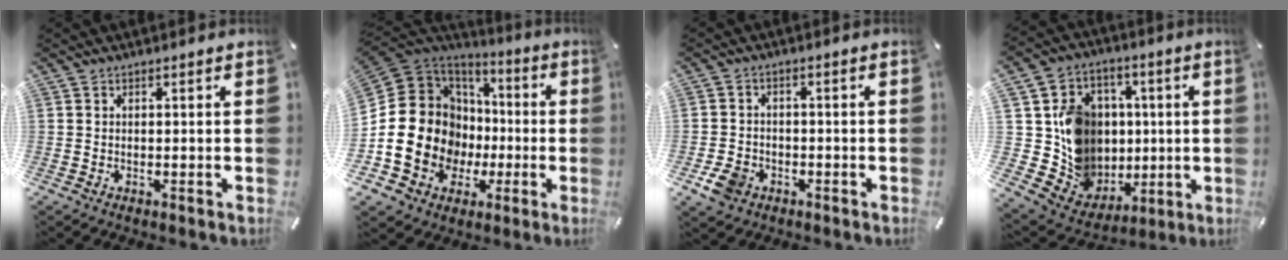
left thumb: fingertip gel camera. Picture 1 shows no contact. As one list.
[{"total": 20.1, "force": [-2.9, 17.4, 9.6], "torque": [-0.211, -0.014, -0.030]}, {"total": 5.4, "force": [-2.6, 4.2, 2.2], "torque": [-0.052, 0.009, -0.048]}, {"total": 14.9, "force": [1.2, 14.2, 4.4], "torque": [-0.075, -0.016, 0.049]}]